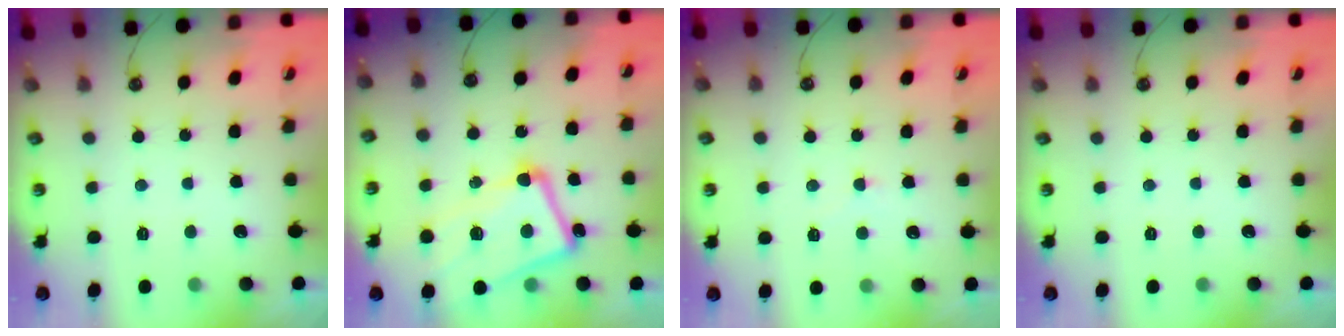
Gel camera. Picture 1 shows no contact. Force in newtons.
{"total": 10.2, "press": 10.1, "slide": 1.5}
{"total": 0.5, "press": 0.3, "slide": 0.4}
{"total": 0.0}